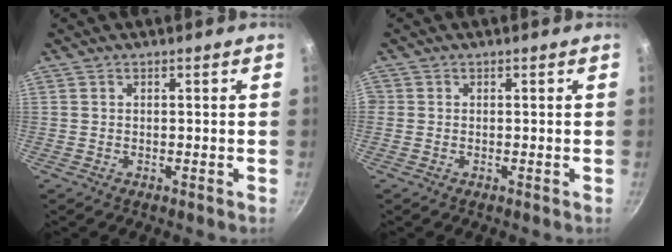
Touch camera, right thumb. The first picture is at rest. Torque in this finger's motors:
{"motor_torque": [-0.11, 0.29, 0.30, 0.09, -0.03]}